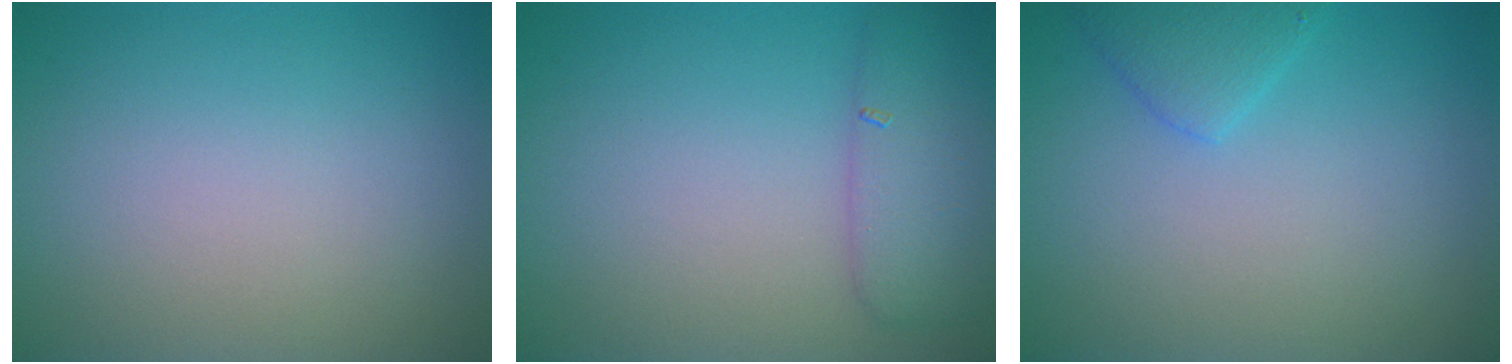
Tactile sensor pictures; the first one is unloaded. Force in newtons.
{"total": 3.2, "press": 3.2, "slide": 0.1}
{"total": 2.1, "press": 2.1, "slide": 0.1}